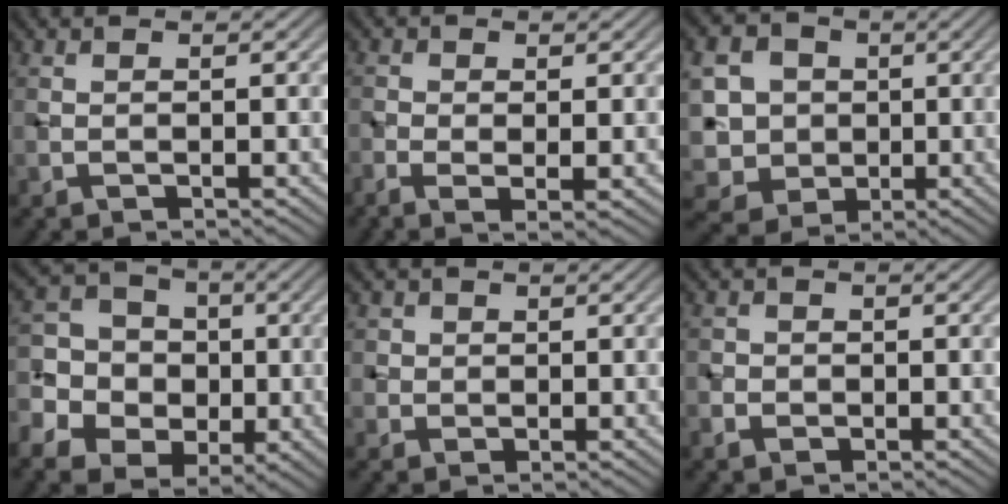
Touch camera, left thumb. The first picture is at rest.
{"total": 3.1, "force": [-0.7, 1.2, 2.8], "torque": [-0.061, -0.007, -0.012]}
{"total": 8.7, "force": [0.6, 8.0, 3.5], "torque": [-0.126, -0.007, -0.005]}
{"total": 10.1, "force": [-2.1, 8.7, 4.5], "torque": [-0.125, -0.002, -0.058]}
{"total": 2.7, "force": [0.9, 2.4, 0.7], "torque": [-0.024, -0.005, 0.021]}
{"total": 2.0, "force": [-0.6, 1.9, 0.6], "torque": [-0.008, -0.005, -0.012]}